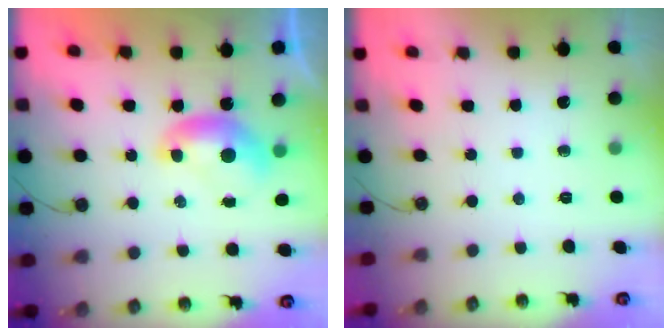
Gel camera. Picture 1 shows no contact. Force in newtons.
{"total": 0.0}